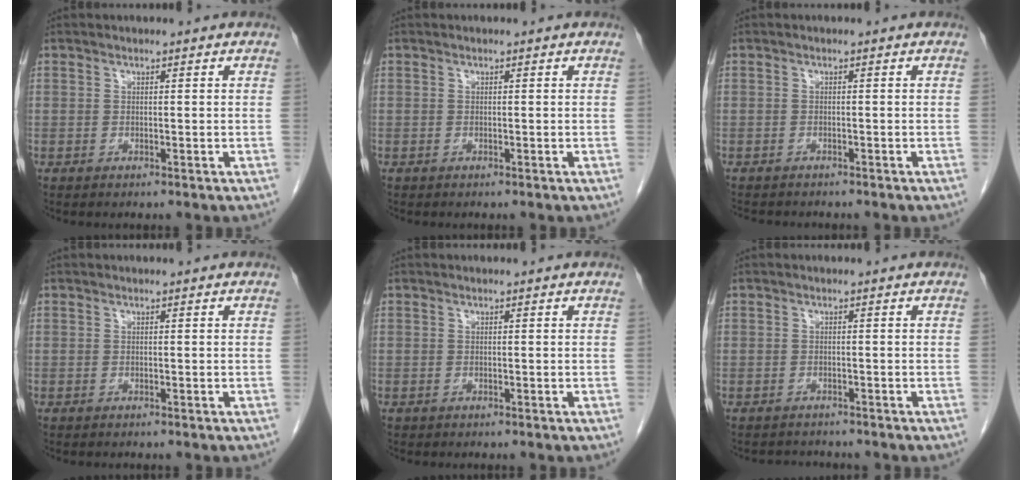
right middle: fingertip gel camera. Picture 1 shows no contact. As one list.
[{"total": 0.0}, {"total": 4.4, "force": [-4.0, 1.1, 1.5], "torque": [-0.021, -0.008, -0.058]}, {"total": 0.0}, {"total": 0.0}, {"total": 2.3, "force": [-2.1, 0.9, -0.4], "torque": [0.002, -0.004, -0.036]}]